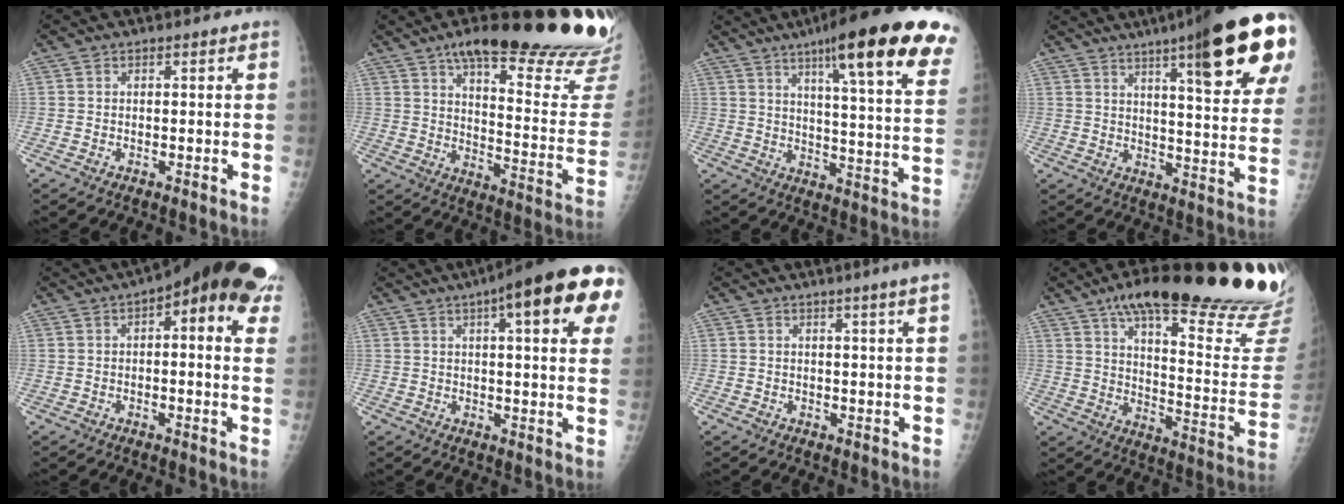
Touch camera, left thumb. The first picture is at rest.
{"total": 27.8, "force": [21.6, 5.0, 16.8], "torque": [-0.199, -0.134, 0.290]}
{"total": 26.4, "force": [15.5, 4.1, 21.1], "torque": [-0.270, -0.039, 0.207]}
{"total": 24.0, "force": [13.0, 4.1, 19.8], "torque": [-0.258, -0.043, 0.177]}
{"total": 18.5, "force": [8.3, 6.0, 15.4], "torque": [-0.192, 0.009, 0.101]}
{"total": 22.0, "force": [9.9, 4.8, 19.1], "torque": [-0.244, 0.004, 0.122]}
{"total": 5.3, "force": [3.7, -1.1, 3.7], "torque": [-0.049, -0.013, 0.042]}
{"total": 32.1, "force": [24.3, 5.7, 20.1], "torque": [-0.249, -0.127, 0.336]}